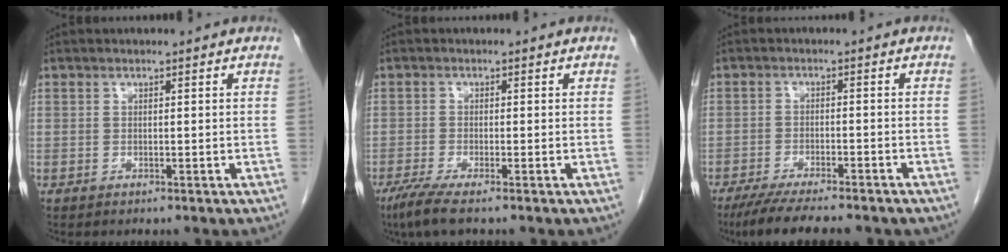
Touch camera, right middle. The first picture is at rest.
{"total": 3.9, "force": [-2.7, 0.2, 2.8], "torque": [-0.059, -0.013, -0.054]}
{"total": 12.0, "force": [-10.0, 2.0, 6.3], "torque": [-0.092, -0.017, -0.142]}